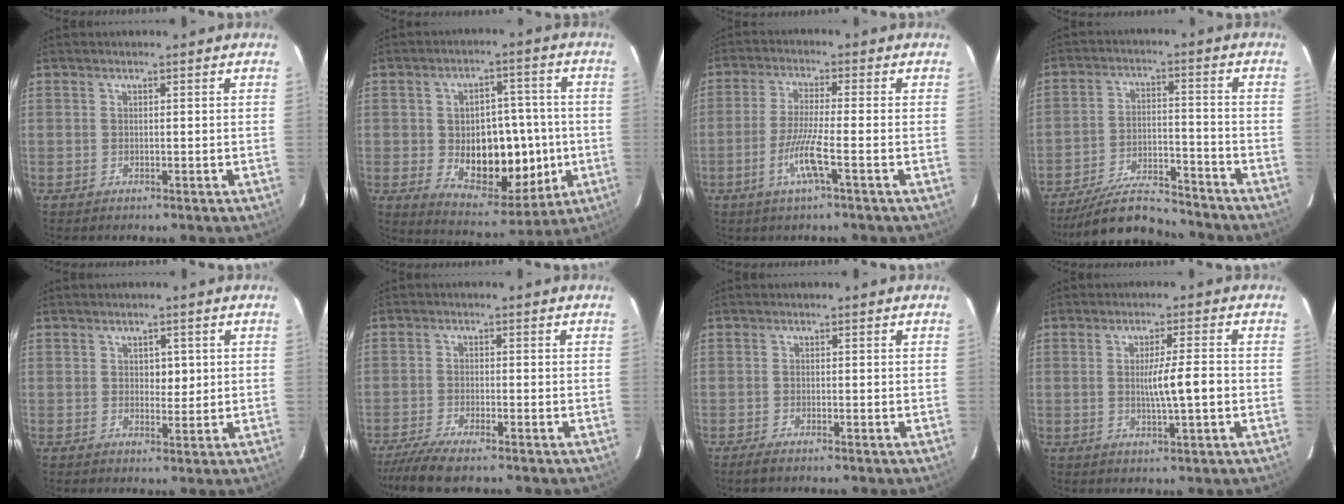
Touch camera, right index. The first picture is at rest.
{"total": 14.5, "force": [-1.8, 8.2, 11.8], "torque": [-0.171, 0.013, -0.007]}
{"total": 6.4, "force": [-2.6, -0.3, 5.9], "torque": [-0.118, -0.011, -0.052]}
{"total": 11.3, "force": [-10.5, 2.2, 3.5], "torque": [-0.058, 0.005, -0.181]}
{"total": 2.5, "force": [0.5, 1.6, 1.8], "torque": [-0.018, -0.001, 0.008]}
{"total": 7.7, "force": [-6.2, 0.8, 4.4], "torque": [-0.074, -0.018, -0.106]}
{"total": 2.5, "force": [-2.0, 0.3, 1.5], "torque": [-0.025, -0.005, -0.028]}
{"total": 5.4, "force": [-0.6, -0.2, 5.3], "torque": [-0.087, -0.004, -0.010]}